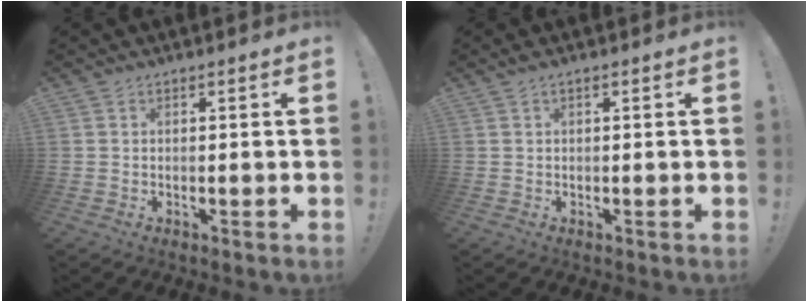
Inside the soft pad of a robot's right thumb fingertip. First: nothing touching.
{"total": 0.7, "force": [0.1, 0.0, 0.7], "torque": [-0.015, 0.001, 0.001]}